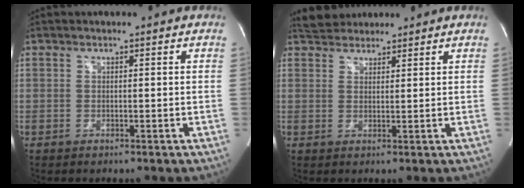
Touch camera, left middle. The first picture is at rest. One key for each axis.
{"total": 4.5, "fx": 4.1, "fy": 1.7, "fz": 0.8, "tx": -0.018, "ty": 0.028, "tz": 0.074}